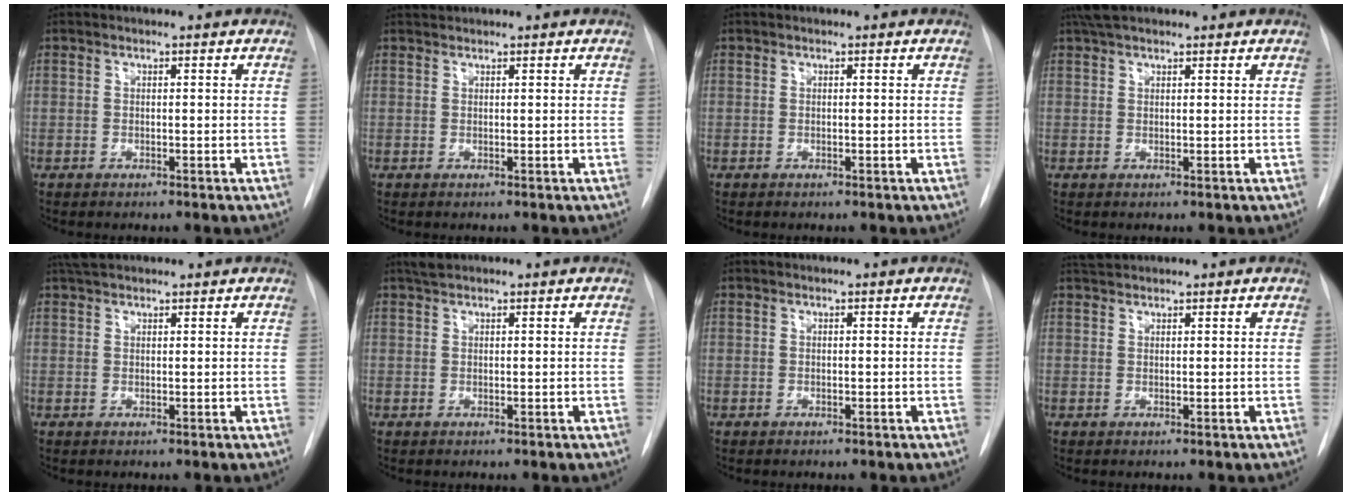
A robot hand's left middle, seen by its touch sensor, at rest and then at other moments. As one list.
[{"total": 1.0, "force": [1.0, -0.1, 0.0], "torque": [-0.005, 0.010, 0.024]}, {"total": 0.0}, {"total": 4.0, "force": [3.3, 1.2, 1.8], "torque": [-0.035, 0.027, 0.060]}, {"total": 3.4, "force": [3.0, 1.0, 1.3], "torque": [-0.024, 0.025, 0.054]}, {"total": 1.4, "force": [1.3, 0.3, 0.7], "torque": [-0.016, 0.011, 0.025]}, {"total": 0.0}, {"total": 2.0, "force": [2.0, 0.2, 0.4], "torque": [-0.011, 0.016, 0.038]}]